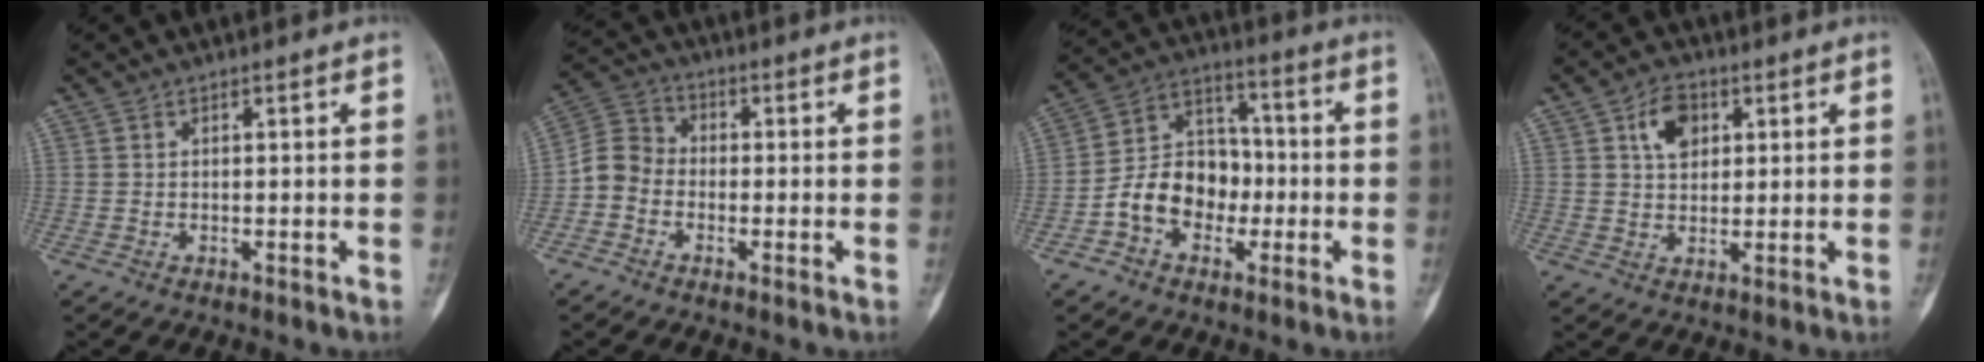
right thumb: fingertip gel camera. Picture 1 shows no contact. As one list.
[{"total": 6.0, "force": [-1.9, 5.0, 2.8], "torque": [-0.041, 0.024, -0.055]}, {"total": 12.5, "force": [-3.3, 9.5, 7.3], "torque": [-0.088, 0.048, -0.066]}, {"total": 6.4, "force": [2.3, 4.4, 4.1], "torque": [-0.049, 0.000, 0.037]}]